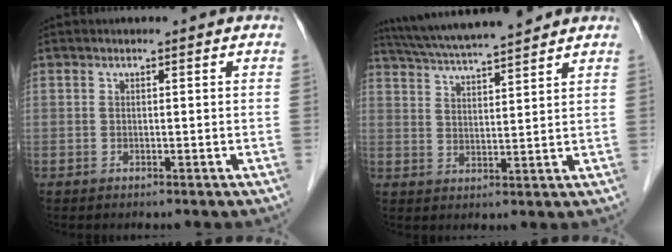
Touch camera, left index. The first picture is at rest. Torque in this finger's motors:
{"motor_torque": [0.41, -0.29, 0.30, 0.07]}